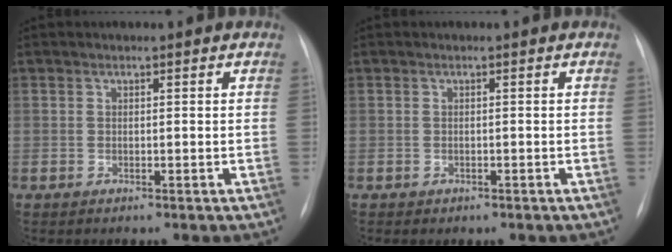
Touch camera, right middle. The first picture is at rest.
{"total": 0.6, "force": [-0.4, 0.4, 0.1], "torque": [-0.006, 0.002, -0.002]}